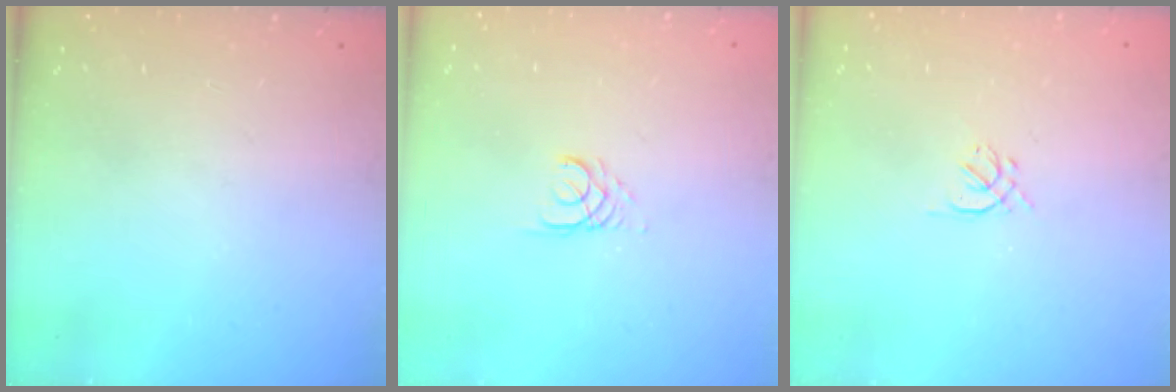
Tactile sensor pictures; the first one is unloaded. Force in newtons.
{"total": 2.6, "press": 2.6, "slide": 0.3}
{"total": 1.6, "press": 1.5, "slide": 0.6}